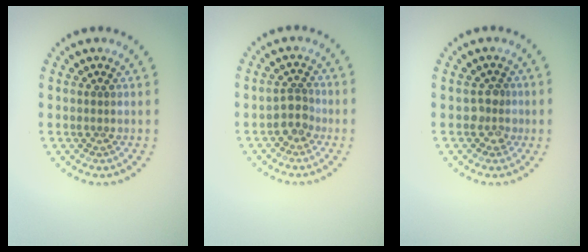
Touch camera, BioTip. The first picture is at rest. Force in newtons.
{"total": 1.8, "press": 1.4, "slide": 1.2}
{"total": 1.8, "press": 1.6, "slide": 0.7}